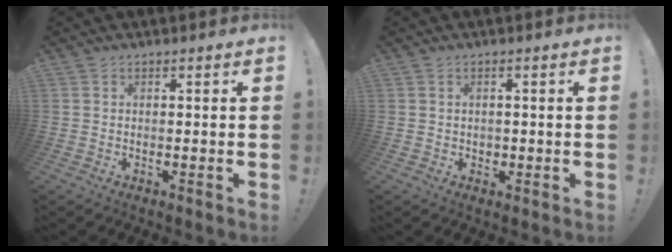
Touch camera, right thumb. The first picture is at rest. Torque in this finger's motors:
{"motor_torque": [-0.02, -0.14, 0.15, -0.42, -0.03]}